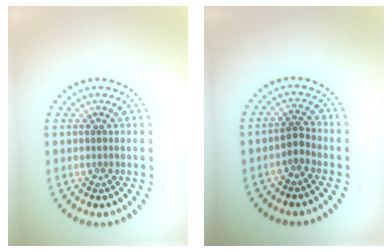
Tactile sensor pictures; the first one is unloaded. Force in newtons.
{"total": 1.4, "press": 1.2, "slide": 0.8}